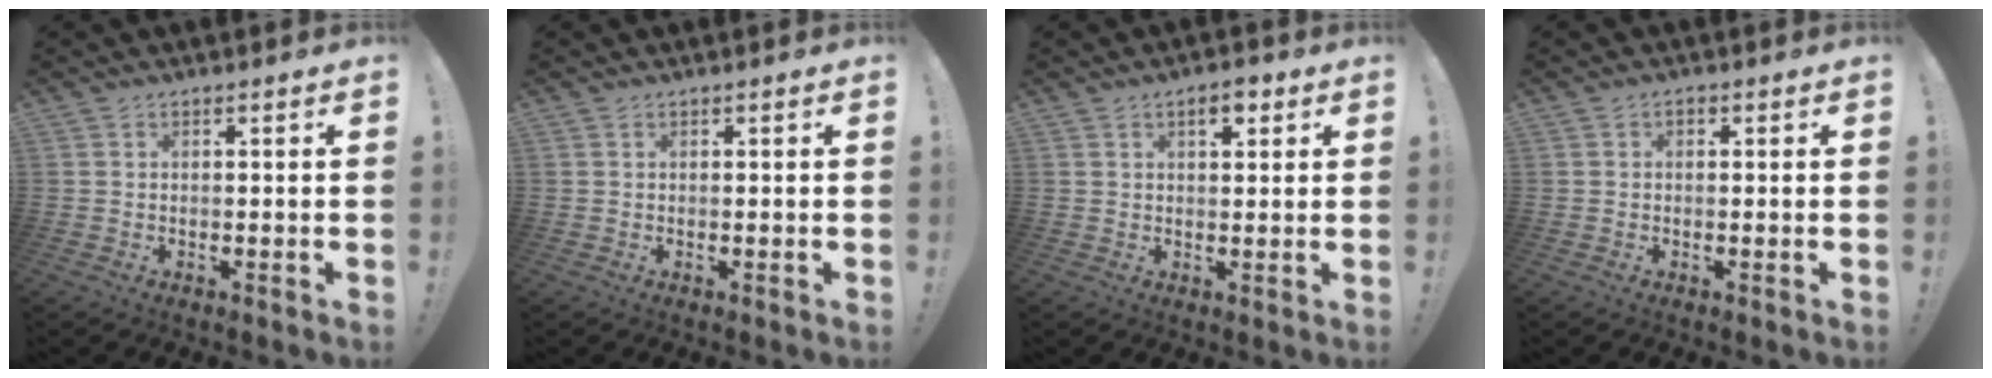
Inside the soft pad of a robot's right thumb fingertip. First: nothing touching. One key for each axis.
{"total": 0.0}
{"total": 4.2, "fx": 2.3, "fy": 2.1, "fz": 2.9, "tx": -0.031, "ty": -0.007, "tz": 0.034}
{"total": 0.8, "fx": -0.2, "fy": 0.6, "fz": 0.5, "tx": -0.016, "ty": 0.007, "tz": -0.003}